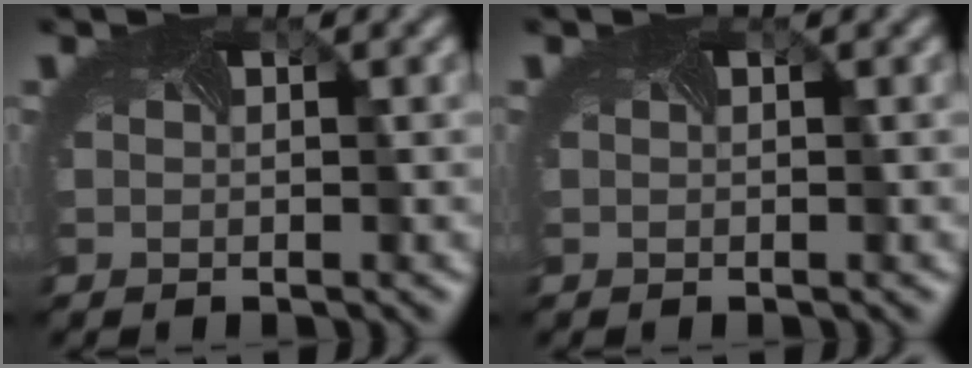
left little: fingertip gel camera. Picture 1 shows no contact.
{"total": 0.0}